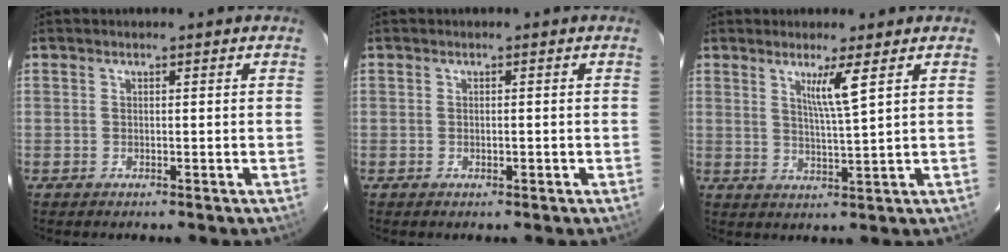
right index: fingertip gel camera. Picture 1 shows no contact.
{"total": 0.8, "force": [-0.3, 0.2, 0.7], "torque": [-0.015, -0.001, -0.002]}
{"total": 4.1, "force": [2.1, -0.4, 3.4], "torque": [-0.062, -0.012, 0.041]}